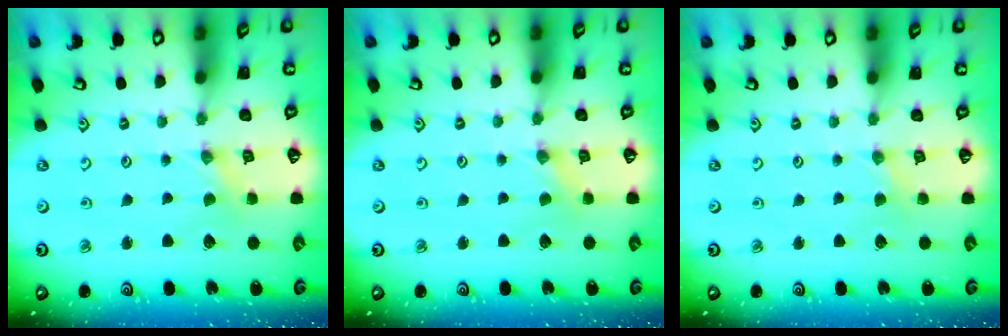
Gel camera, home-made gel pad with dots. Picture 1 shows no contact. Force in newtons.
{"total": 0.0}
{"total": 1.9, "press": 1.8, "slide": 0.3}